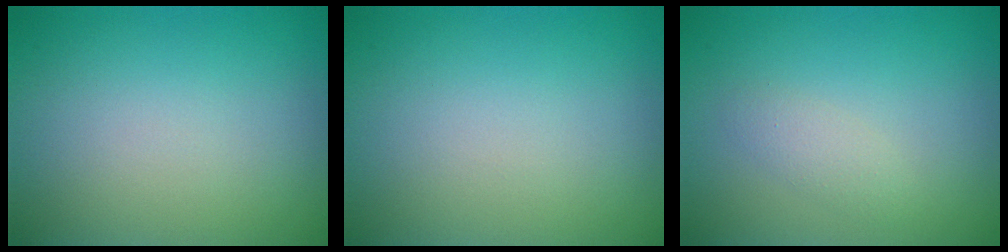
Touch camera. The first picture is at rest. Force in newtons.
{"total": 0.0}
{"total": 1.4, "press": 1.4, "slide": 0.1}